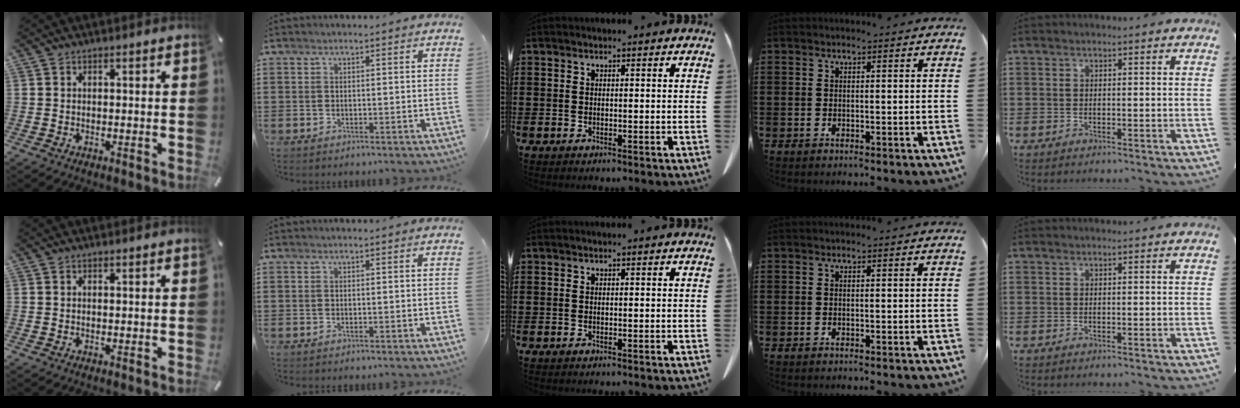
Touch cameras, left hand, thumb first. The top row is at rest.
{}